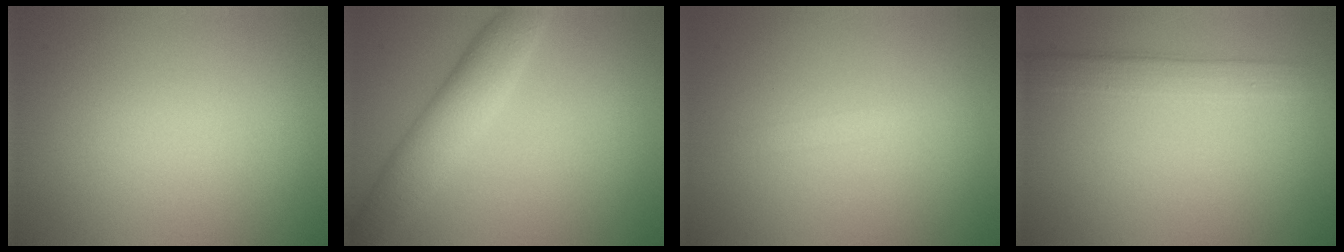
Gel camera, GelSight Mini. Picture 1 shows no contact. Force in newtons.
{"total": 4.9, "press": 4.9, "slide": 0.1}
{"total": 0.7, "press": 0.7, "slide": 0.0}
{"total": 2.7, "press": 2.7, "slide": 0.1}